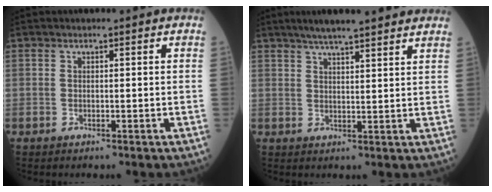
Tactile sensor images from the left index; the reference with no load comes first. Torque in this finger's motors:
{"motor_torque": [0.84, -0.83, 0.09, 0.10]}